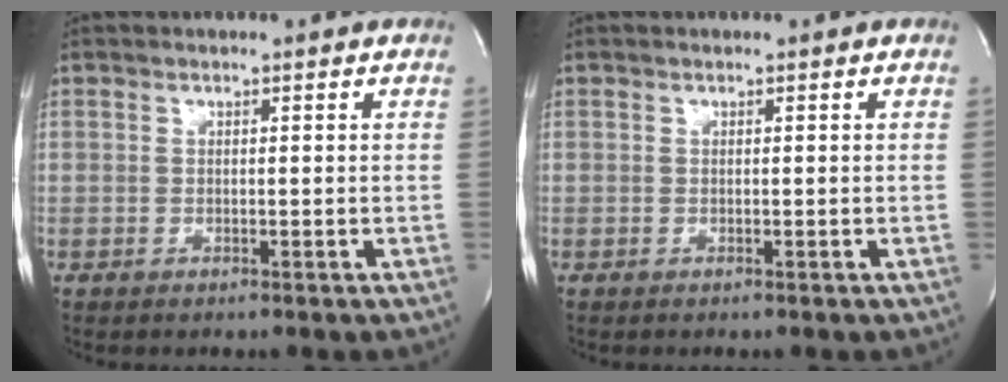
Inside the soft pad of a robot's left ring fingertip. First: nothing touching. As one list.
[{"total": 0.0}]